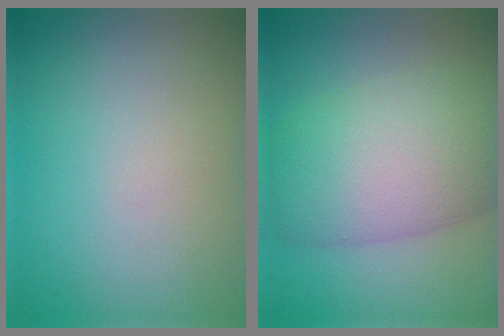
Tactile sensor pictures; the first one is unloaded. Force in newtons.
{"total": 10.2, "press": 10.2, "slide": 0.4}